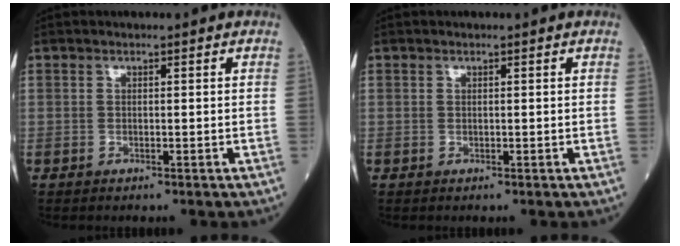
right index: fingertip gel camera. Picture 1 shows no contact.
{"total": 0.0}